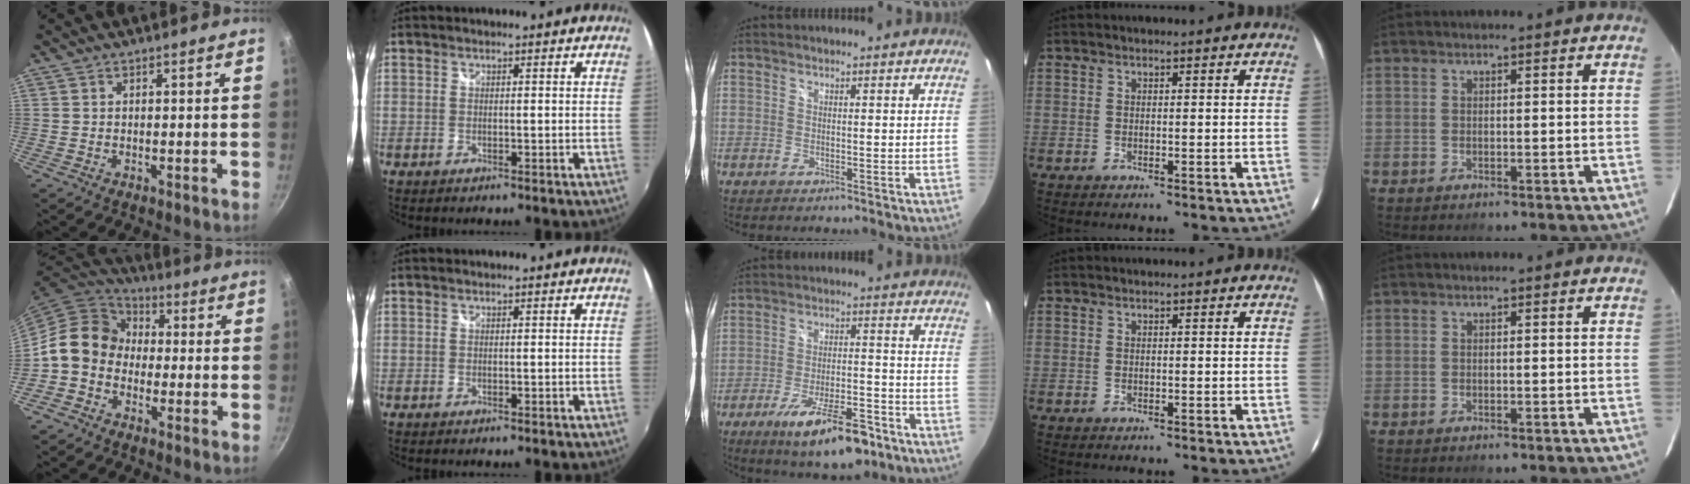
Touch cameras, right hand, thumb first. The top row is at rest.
{"thumb": {"total": 11.2, "force": [-1.1, 9.4, 6.1], "torque": [-0.071, 0.035, -0.045]}, "middle": {"total": 14.3, "force": [-9.3, 4.3, 10.1], "torque": [-0.179, -0.017, -0.141]}}